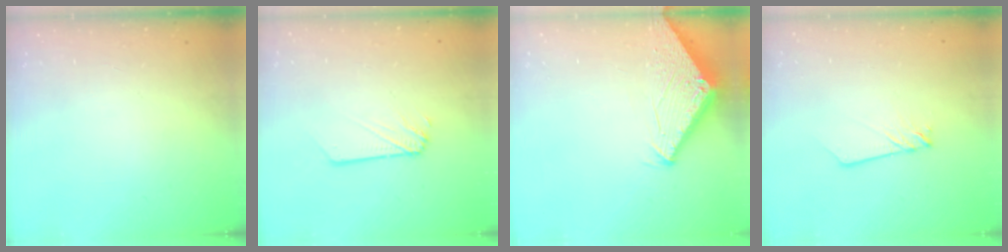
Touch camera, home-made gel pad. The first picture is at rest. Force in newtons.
{"total": 2.1, "press": 2.1, "slide": 0.2}
{"total": 3.0, "press": 3.0, "slide": 0.2}
{"total": 2.7, "press": 2.7, "slide": 0.2}